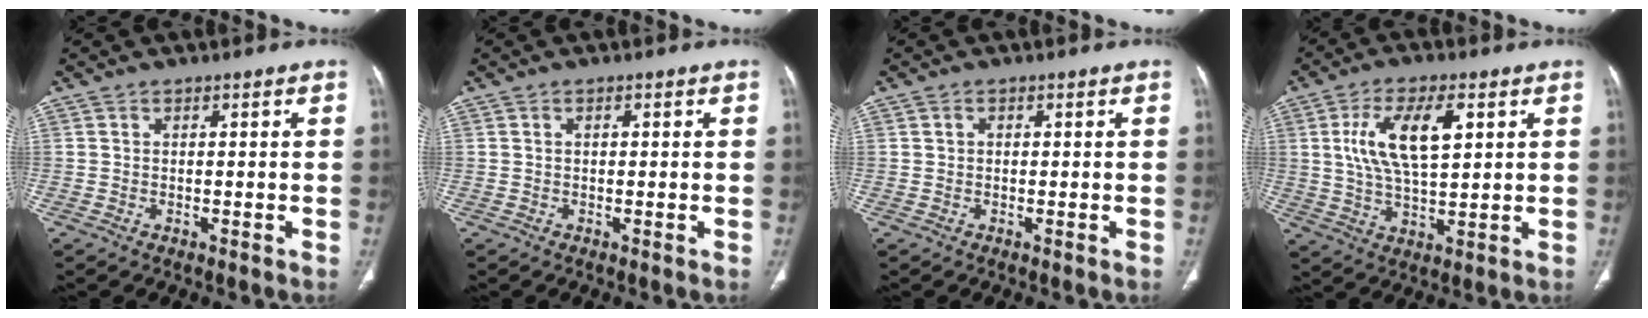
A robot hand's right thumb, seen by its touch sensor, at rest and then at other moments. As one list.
[{"total": 0.6, "force": [0.1, 0.4, 0.4], "torque": [-0.008, 0.002, 0.003]}, {"total": 0.7, "force": [0.2, 0.6, 0.3], "torque": [-0.003, 0.002, 0.003]}, {"total": 12.4, "force": [3.5, 5.4, 10.6], "torque": [-0.197, -0.006, 0.068]}]